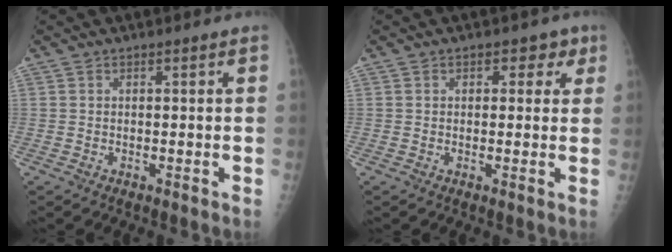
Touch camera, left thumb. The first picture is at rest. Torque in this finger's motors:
{"motor_torque": [-0.05, 0.03, -0.12, -0.14, 0.05]}